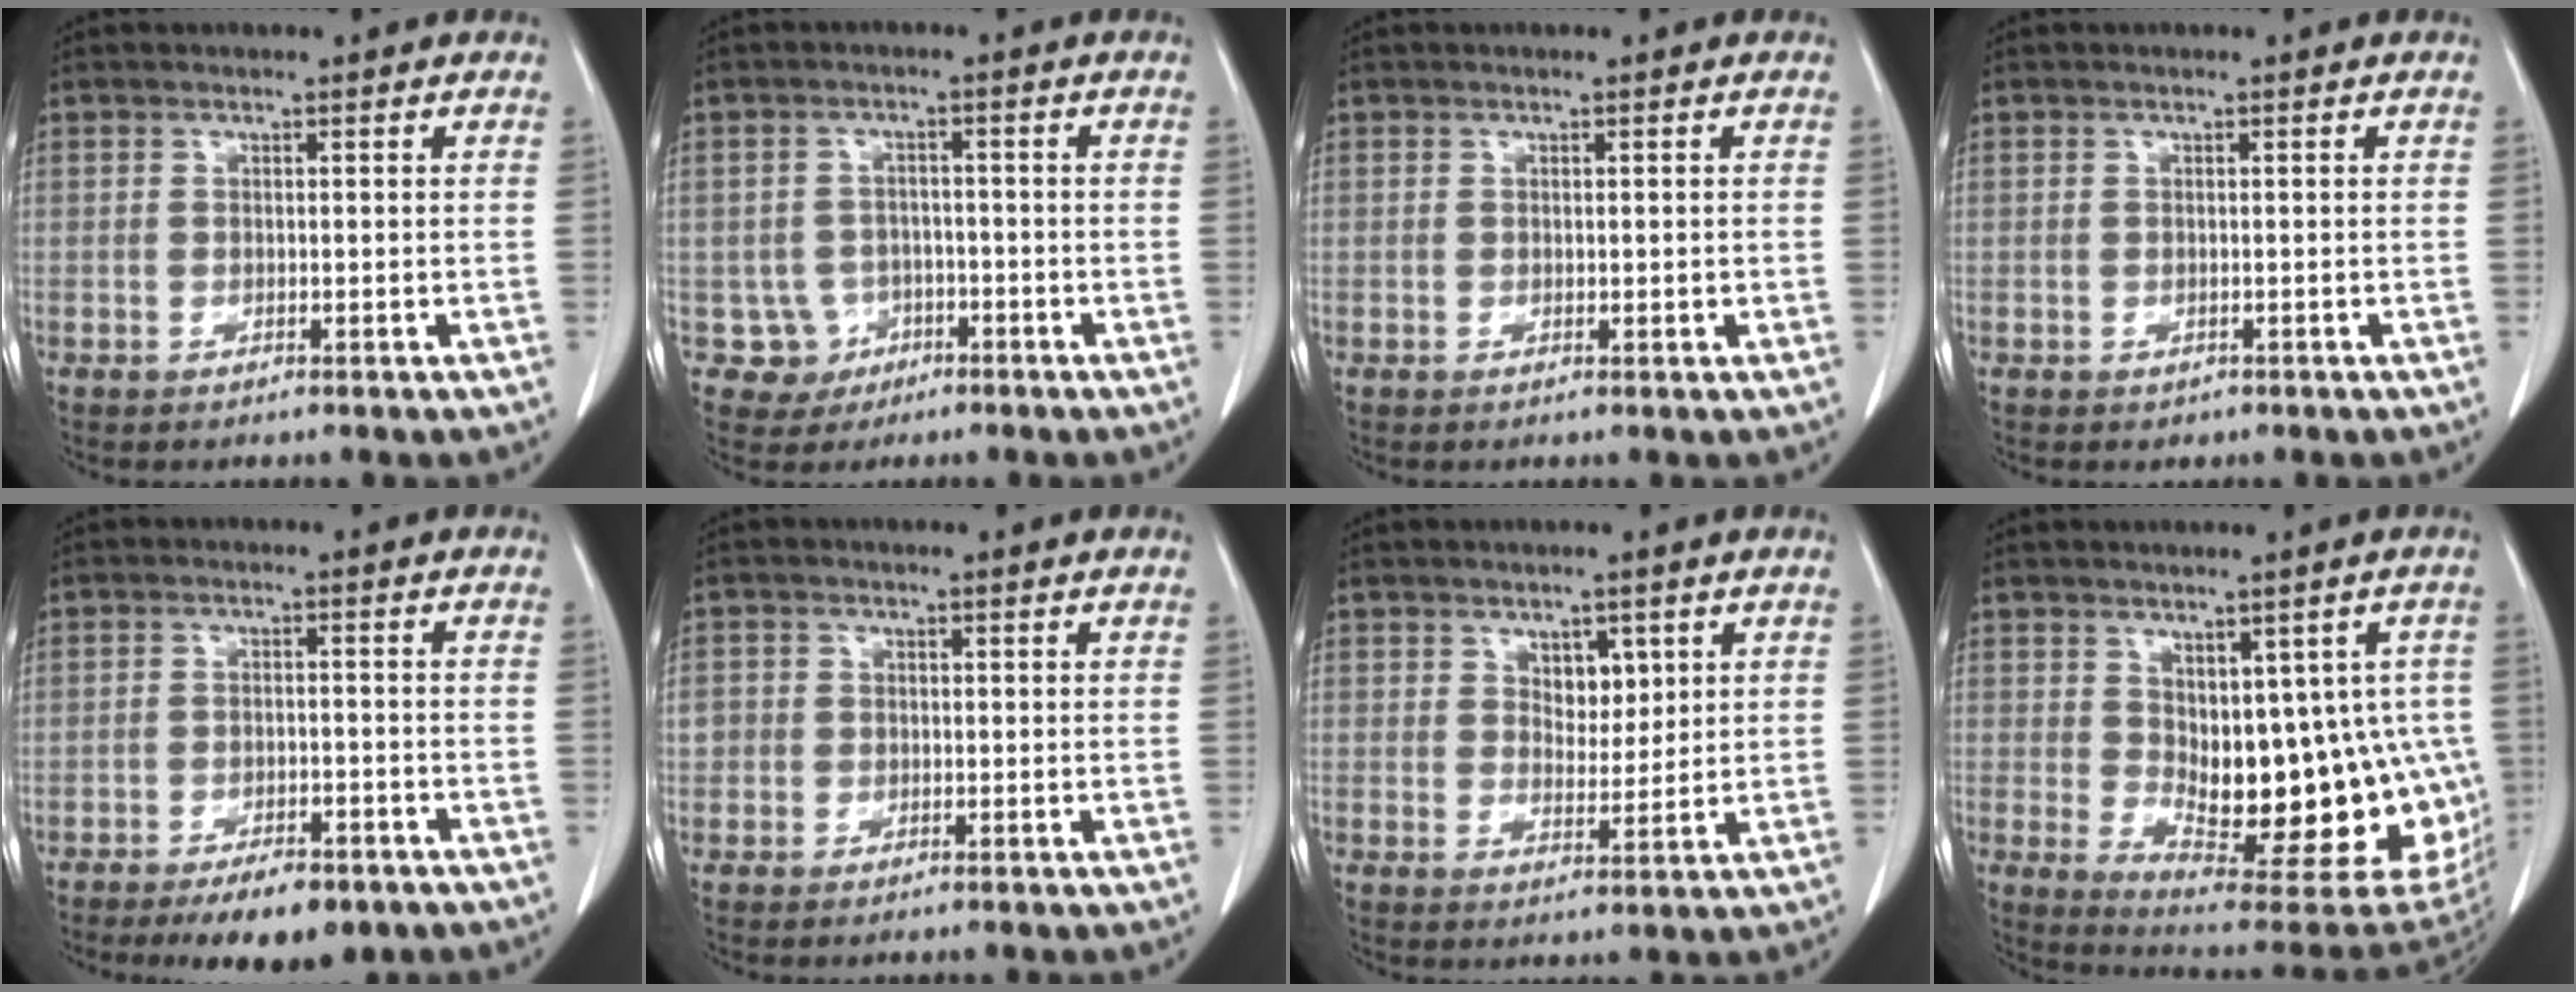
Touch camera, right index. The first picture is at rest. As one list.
[{"total": 4.4, "force": [-1.6, 4.1, -0.1], "torque": [0.009, 0.015, -0.019]}, {"total": 0.6, "force": [0.0, 0.3, 0.5], "torque": [-0.008, -0.001, 0.004]}, {"total": 0.7, "force": [-0.3, 0.6, 0.1], "torque": [-0.006, 0.003, 0.000]}, {"total": 7.2, "force": [-5.2, 2.6, 4.2], "torque": [-0.063, -0.004, -0.078]}, {"total": 2.1, "force": [-0.1, 2.1, 0.3], "torque": [0.009, 0.007, -0.004]}, {"total": 3.8, "force": [1.8, 2.3, 2.4], "torque": [-0.034, -0.002, 0.034]}, {"total": 19.1, "force": [-1.7, 8.9, 16.8], "torque": [-0.164, -0.002, 0.008]}]